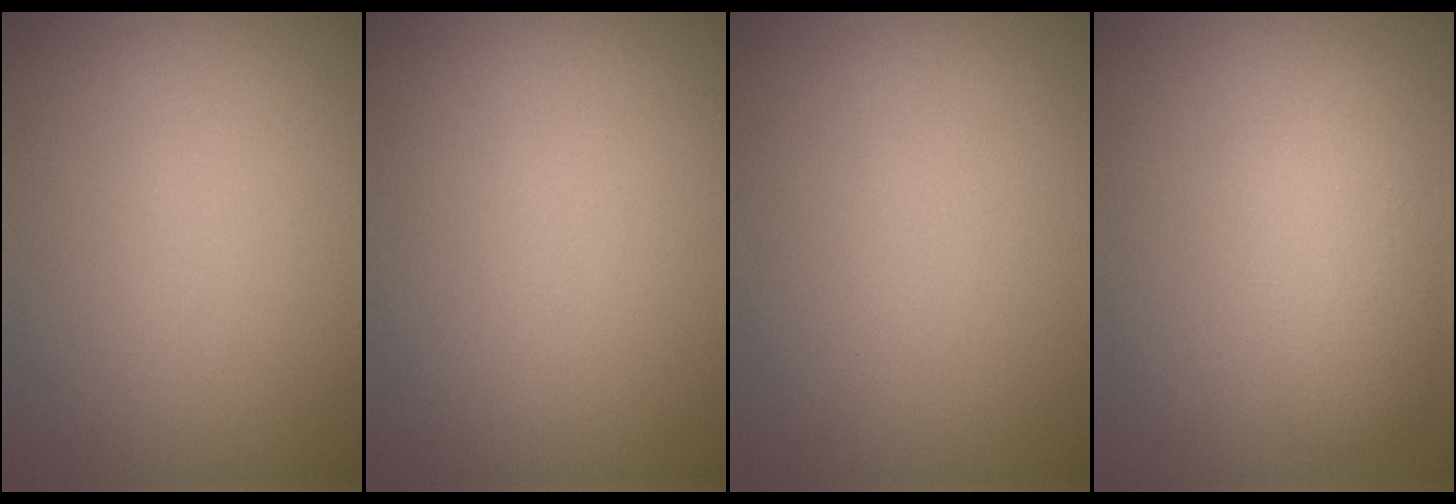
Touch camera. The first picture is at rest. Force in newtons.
{"total": 0.0}
{"total": 0.0}
{"total": 3.0, "press": 3.0, "slide": 0.2}